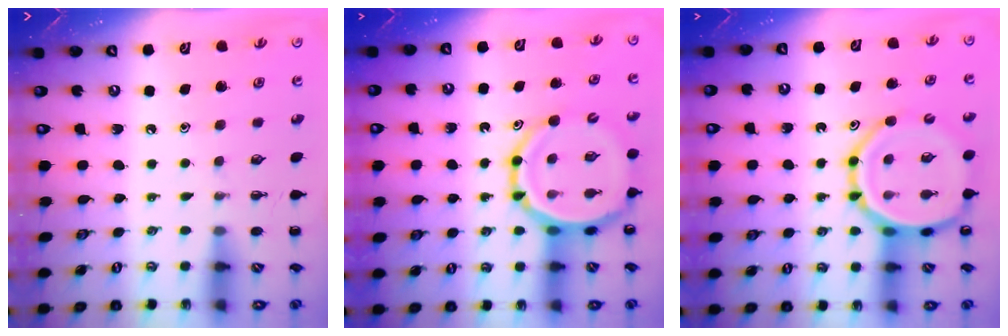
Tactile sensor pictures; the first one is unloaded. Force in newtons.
{"total": 14.0, "press": 13.4, "slide": 3.8}
{"total": 14.3, "press": 14.0, "slide": 2.5}